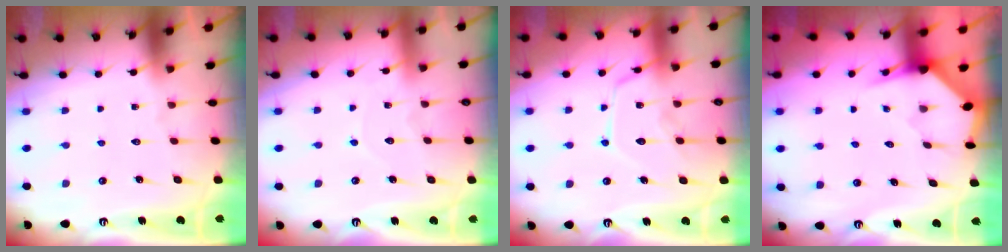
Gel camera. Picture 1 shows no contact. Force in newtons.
{"total": 4.7, "press": 4.7, "slide": 0.2}
{"total": 13.1, "press": 13.0, "slide": 1.0}
{"total": 3.2, "press": 3.2, "slide": 0.3}